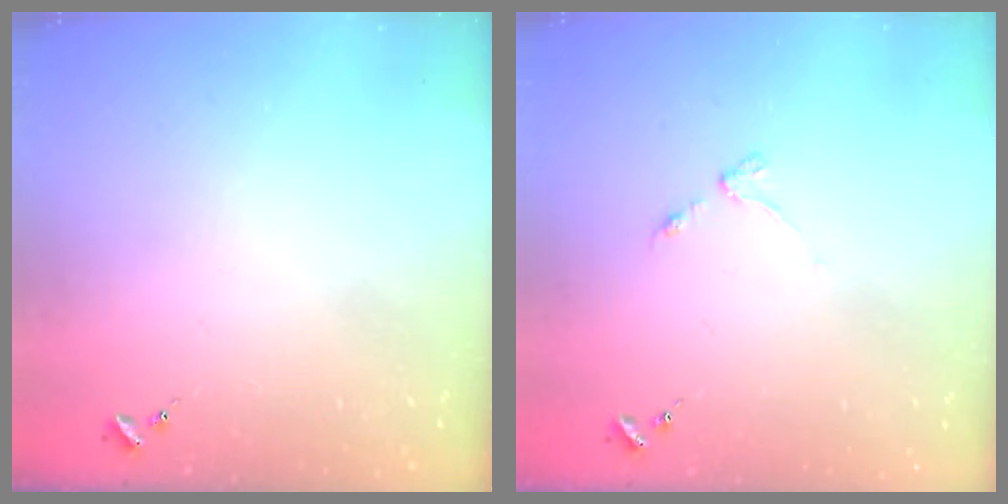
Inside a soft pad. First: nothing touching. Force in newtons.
{"total": 3.2, "press": 3.1, "slide": 0.5}